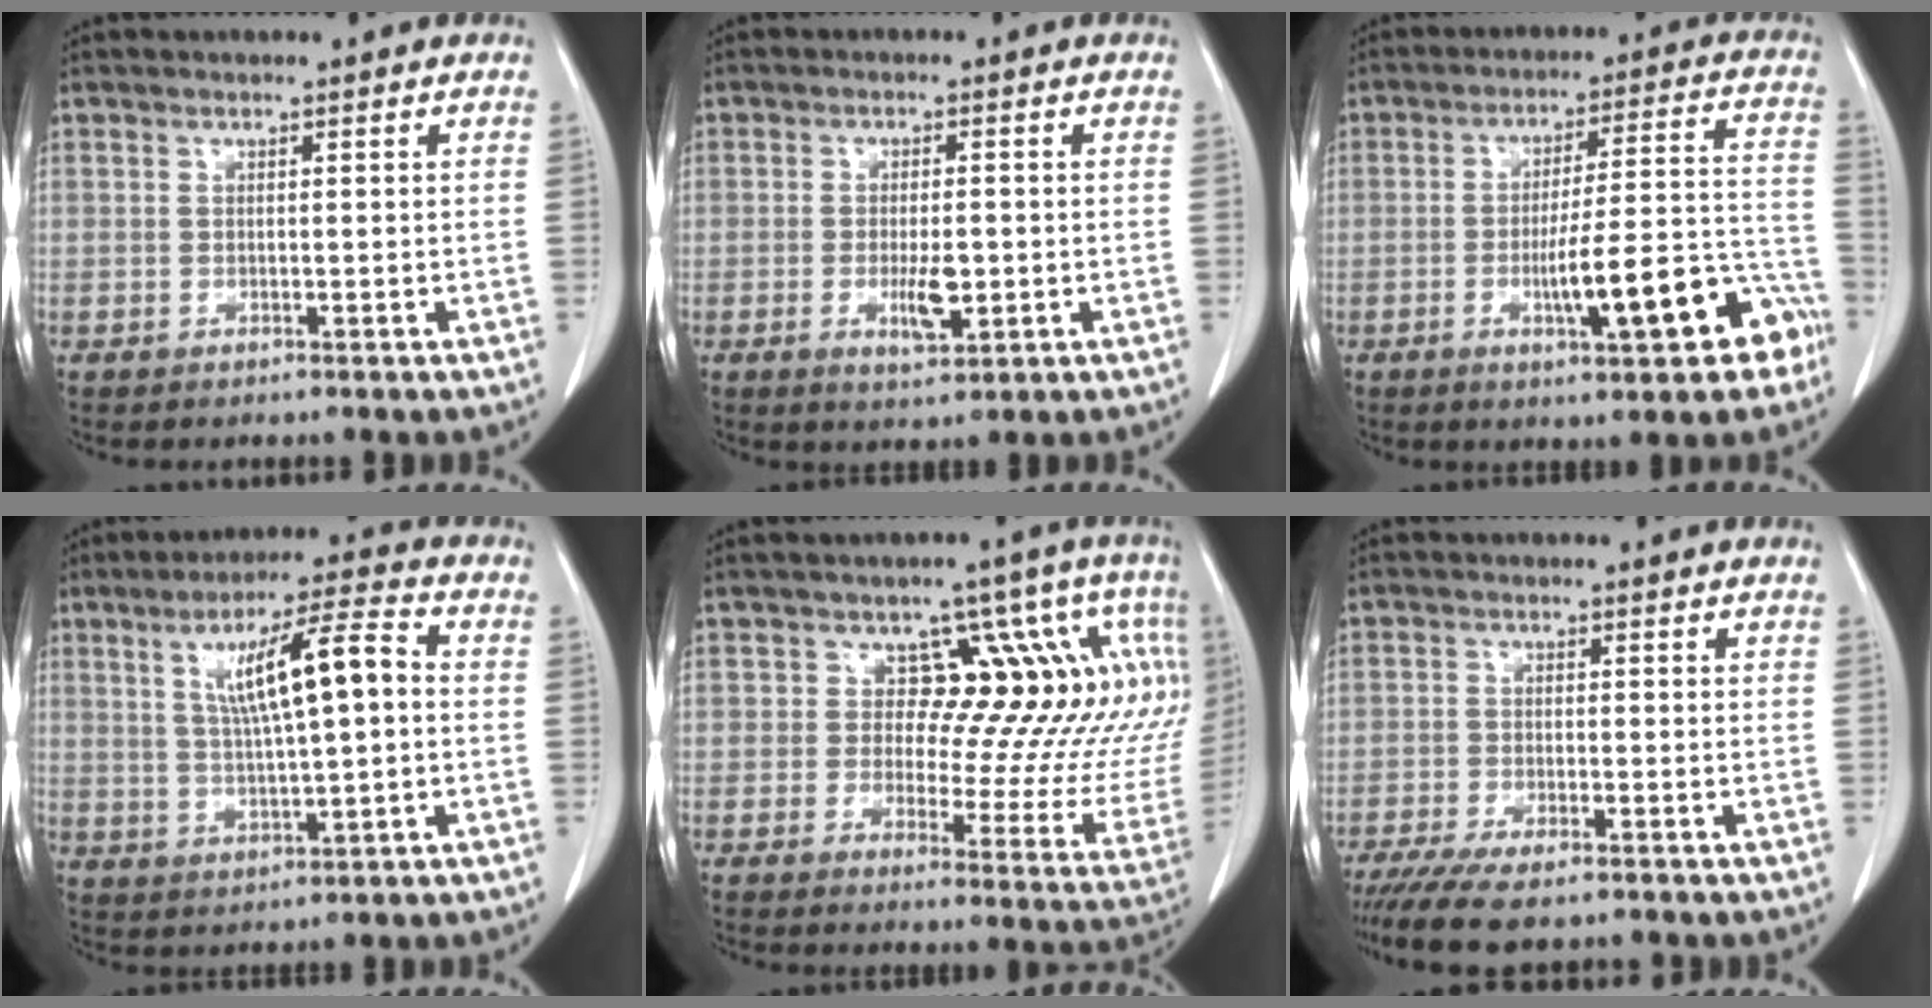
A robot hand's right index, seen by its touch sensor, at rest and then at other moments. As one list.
[{"total": 4.9, "force": [-1.2, 1.6, 4.5], "torque": [-0.077, -0.005, -0.015]}, {"total": 14.3, "force": [-6.2, 2.7, 12.6], "torque": [-0.174, 0.025, -0.083]}, {"total": 10.9, "force": [1.9, 1.5, 10.6], "torque": [-0.177, 0.020, 0.033]}, {"total": 14.2, "force": [5.3, 7.9, 10.5], "torque": [-0.101, 0.006, 0.048]}, {"total": 8.6, "force": [-6.9, 1.9, 4.6], "torque": [-0.070, -0.015, -0.113]}]